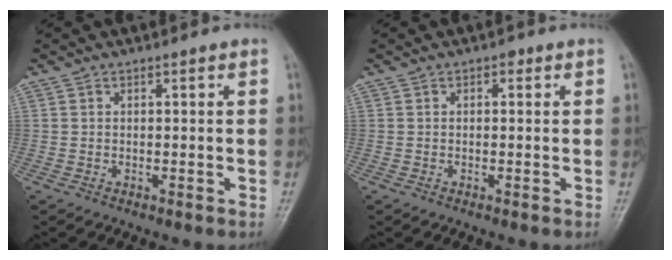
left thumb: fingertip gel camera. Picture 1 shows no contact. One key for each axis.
{"total": 0.9, "fx": 0.4, "fy": 0.6, "fz": 0.5, "tx": 0.001, "ty": 0.001, "tz": 0.001}